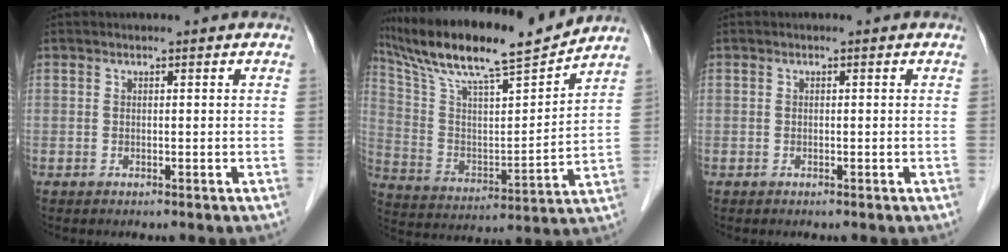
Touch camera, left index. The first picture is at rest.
{"total": 19.8, "force": [17.3, 0.6, 9.5], "torque": [-0.177, 0.008, 0.299]}
{"total": 0.0}